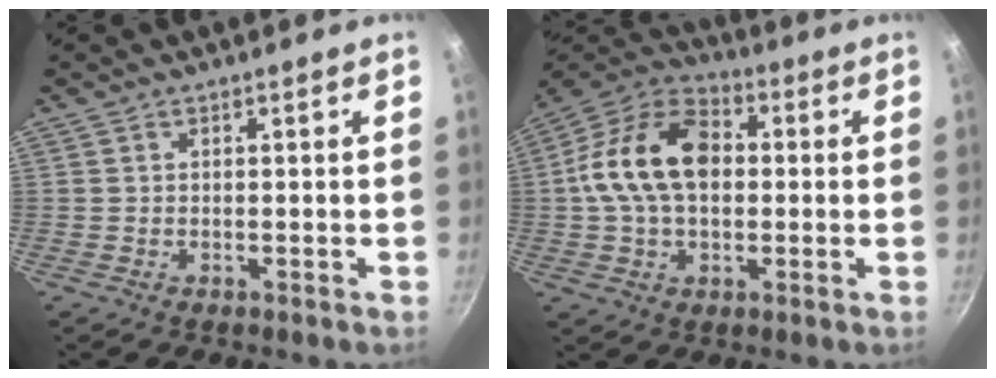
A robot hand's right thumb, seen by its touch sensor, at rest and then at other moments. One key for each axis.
{"total": 17.2, "fx": 1.1, "fy": 11.6, "fz": 12.6, "tx": -0.197, "ty": 0.031, "tz": 0.002}